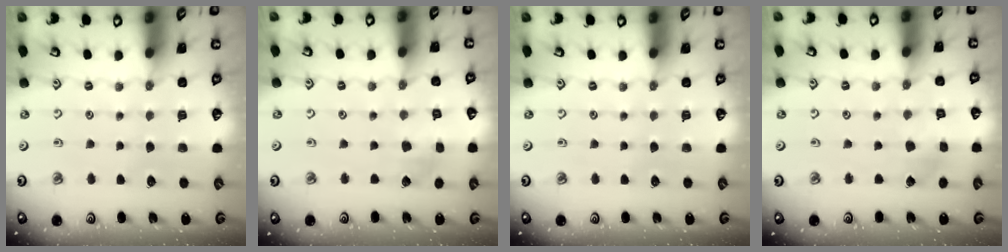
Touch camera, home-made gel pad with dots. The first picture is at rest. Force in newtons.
{"total": 2.9, "press": 2.9, "slide": 0.6}
{"total": 0.0}
{"total": 1.7, "press": 1.7, "slide": 0.3}